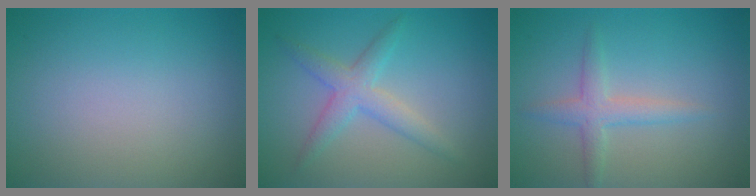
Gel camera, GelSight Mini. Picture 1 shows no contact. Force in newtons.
{"total": 3.0, "press": 3.0, "slide": 0.1}
{"total": 2.4, "press": 2.4, "slide": 0.0}